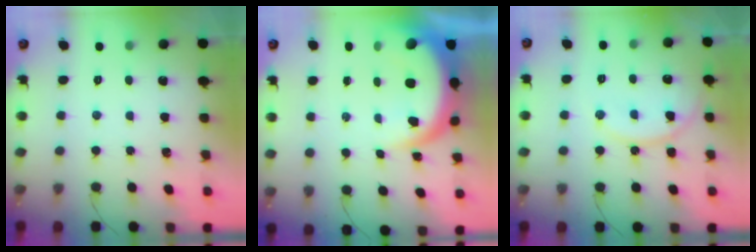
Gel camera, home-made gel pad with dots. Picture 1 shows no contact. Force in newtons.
{"total": 9.1, "press": 9.1, "slide": 0.7}
{"total": 13.8, "press": 13.8, "slide": 1.3}